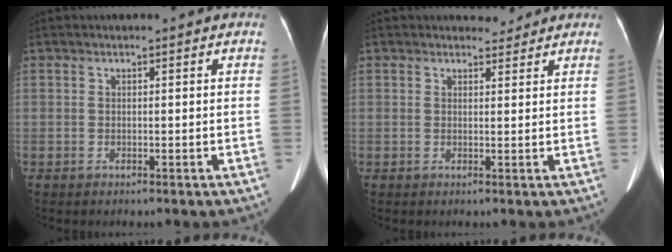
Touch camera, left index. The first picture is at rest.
{"total": 1.8, "force": [1.6, 0.6, -0.2], "torque": [0.001, -0.007, 0.021]}